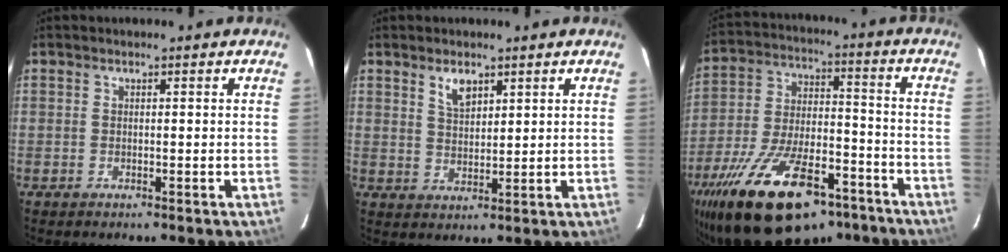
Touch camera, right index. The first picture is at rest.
{"total": 4.0, "force": [2.6, 1.9, 2.4], "torque": [-0.042, 0.002, 0.049]}
{"total": 26.3, "force": [-18.0, 11.0, 15.8], "torque": [-0.302, -0.021, -0.273]}